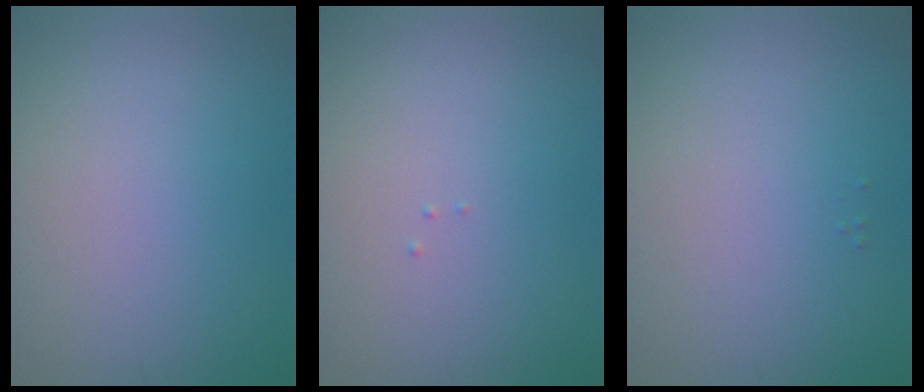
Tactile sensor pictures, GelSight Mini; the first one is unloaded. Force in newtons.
{"total": 0.0}
{"total": 0.0}